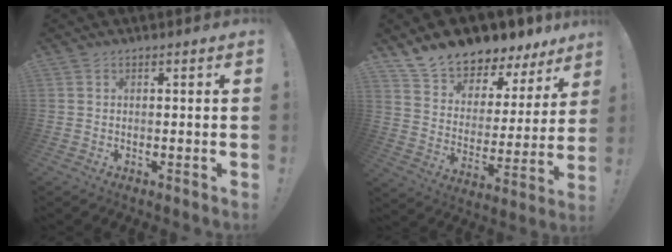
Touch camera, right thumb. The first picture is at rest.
{"total": 10.7, "force": [10.0, 3.3, 1.7], "torque": [-0.050, -0.096, 0.180]}